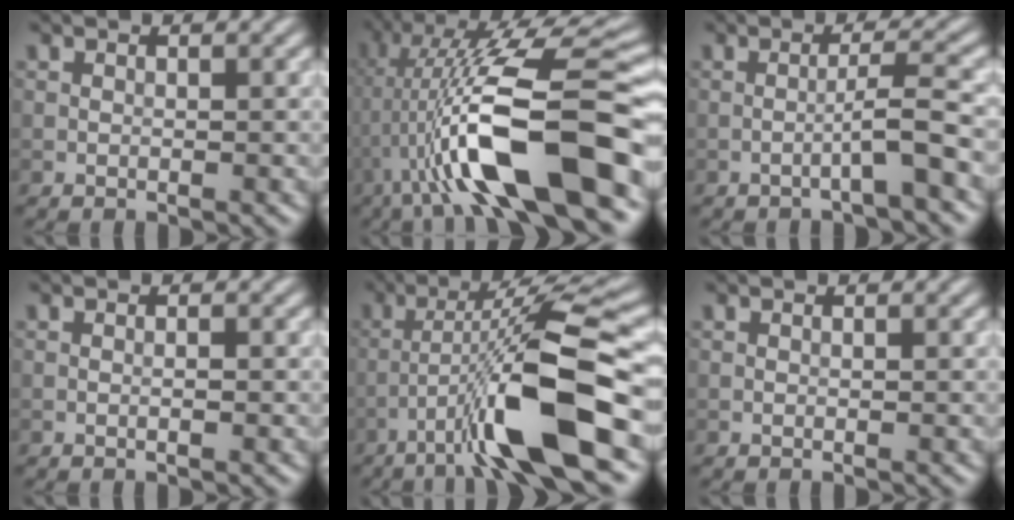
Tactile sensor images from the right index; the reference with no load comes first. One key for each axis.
{"total": 13.6, "fx": -3.7, "fy": 3.1, "fz": 12.7, "tx": -0.224, "ty": 0.026, "tz": -0.062}
{"total": 2.9, "fx": -1.3, "fy": 0.0, "fz": 2.6, "tx": -0.041, "ty": 0.018, "tz": -0.030}
{"total": 0.7, "fx": -0.1, "fy": 0.0, "fz": 0.6, "tx": -0.010, "ty": -0.001, "tz": -0.002}
{"total": 10.5, "fx": -4.5, "fy": 1.2, "fz": 9.4, "tx": -0.160, "ty": 0.017, "tz": -0.079}
{"total": 0.0}